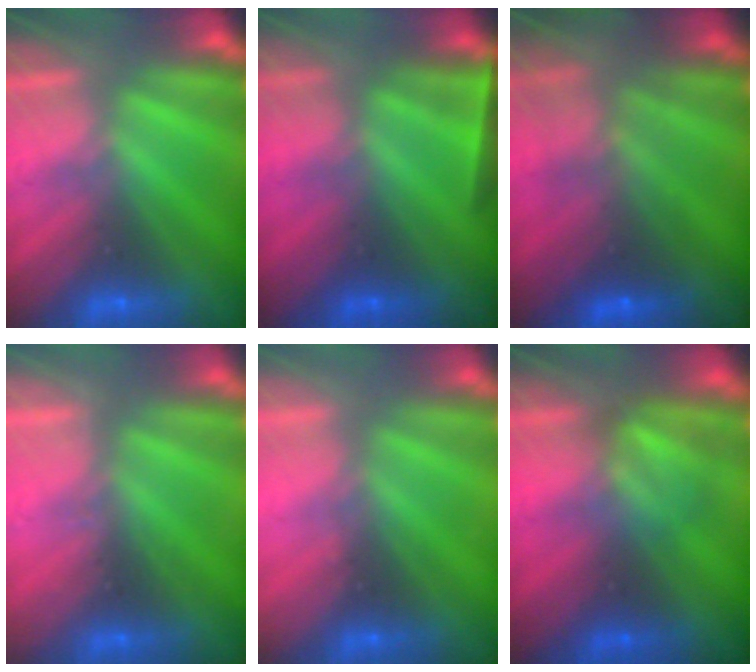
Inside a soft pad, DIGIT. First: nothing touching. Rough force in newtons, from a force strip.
{"total": 4.6}
{"total": 5.9}
{"total": 2.3}
{"total": 2.3}
{"total": 3.0}